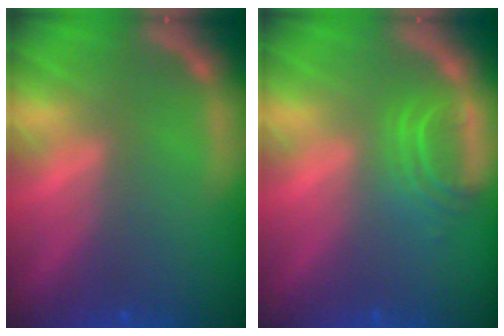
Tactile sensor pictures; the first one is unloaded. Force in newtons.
{"total": 2.9}